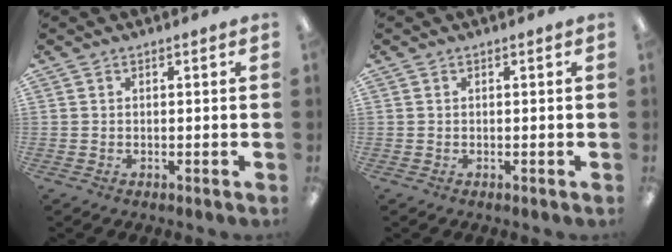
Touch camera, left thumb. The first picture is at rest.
{"total": 0.0}